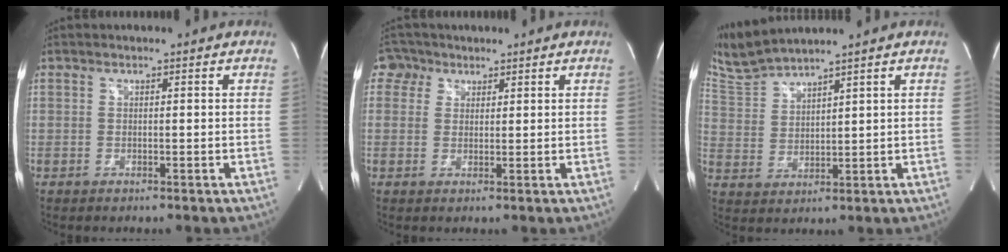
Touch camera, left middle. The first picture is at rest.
{"total": 3.6, "force": [2.0, 3.0, 0.2], "torque": [-0.005, 0.014, 0.032]}
{"total": 6.8, "force": [6.6, -0.8, 1.7], "torque": [-0.057, 0.007, 0.148]}